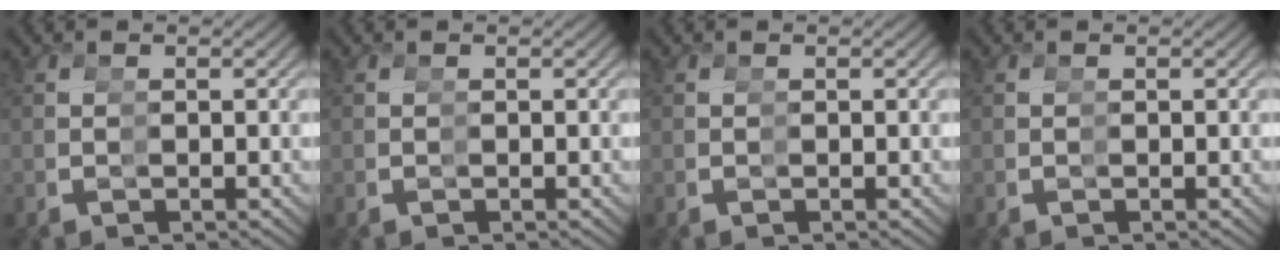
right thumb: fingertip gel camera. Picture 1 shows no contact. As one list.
[{"total": 0.0}, {"total": 0.0}, {"total": 0.0}]